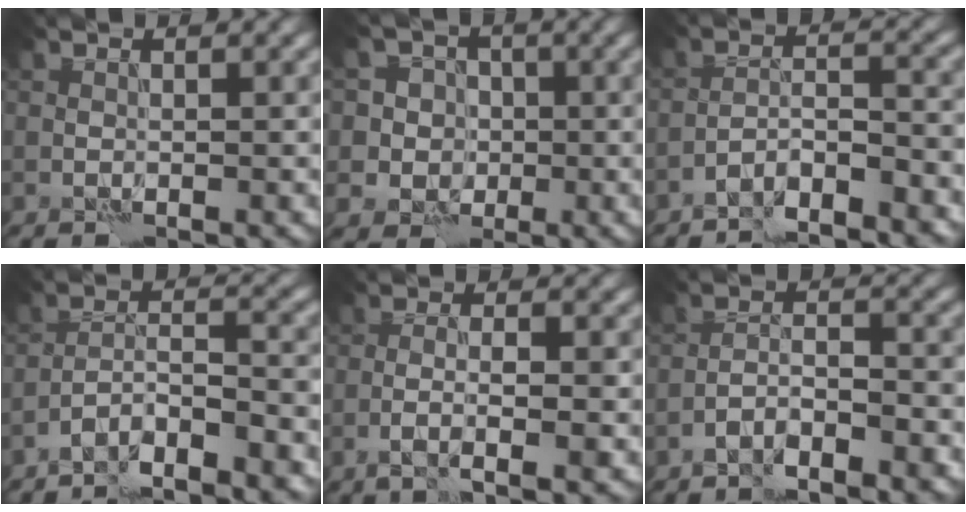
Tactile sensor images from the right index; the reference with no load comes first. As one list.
[{"total": 5.0, "force": [0.3, 4.9, 1.0], "torque": [0.004, 0.026, -0.016]}, {"total": 5.0, "force": [-4.2, 0.8, 2.5], "torque": [-0.038, 0.005, -0.074]}, {"total": 6.3, "force": [-5.0, 1.2, 3.6], "torque": [-0.055, 0.002, -0.088]}, {"total": 3.3, "force": [-1.5, 0.3, 2.9], "torque": [-0.053, 0.003, -0.030]}, {"total": 3.6, "force": [-2.9, 0.7, 2.1], "torque": [-0.034, 0.008, -0.055]}]